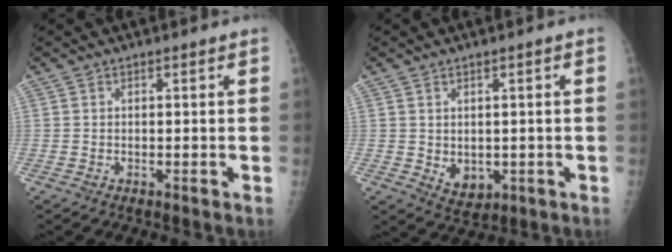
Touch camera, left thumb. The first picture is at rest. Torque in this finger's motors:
{"motor_torque": [-0.18, 0.22, 0.01, 0.00, 0.00]}